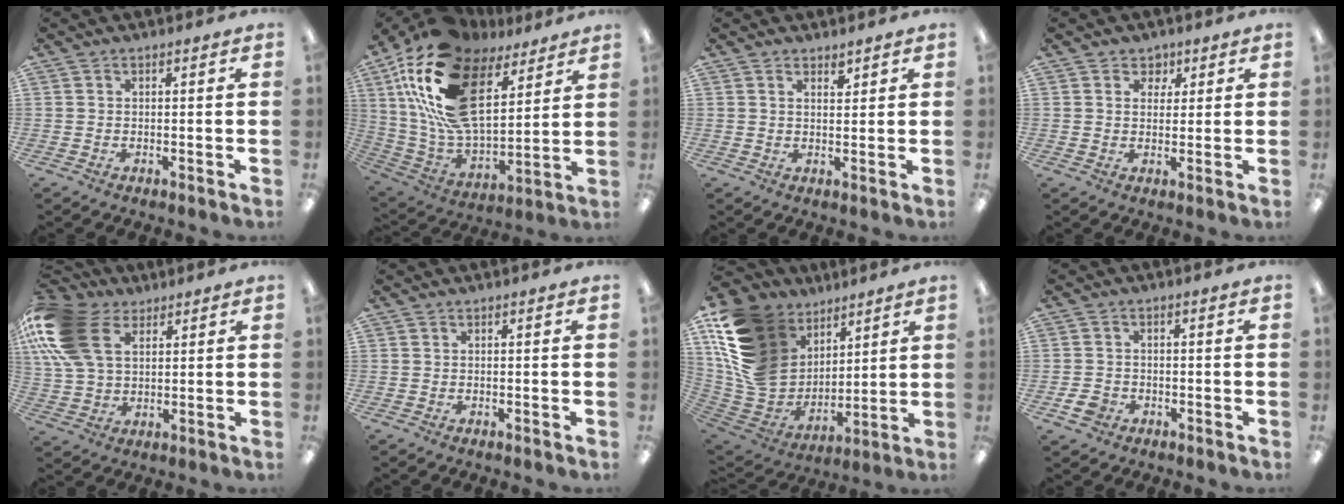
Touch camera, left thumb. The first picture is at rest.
{"total": 24.3, "force": [11.0, 13.5, 16.9], "torque": [-0.339, -0.060, 0.200]}
{"total": 2.0, "force": [1.8, 0.9, 0.4], "torque": [0.006, -0.009, 0.030]}
{"total": 3.8, "force": [2.0, 3.2, 0.4], "torque": [0.005, -0.004, 0.032]}
{"total": 19.2, "force": [7.6, 12.7, 12.3], "torque": [-0.292, -0.007, 0.137]}
{"total": 0.0}
{"total": 20.0, "force": [8.9, 15.0, 9.8], "torque": [-0.218, -0.050, 0.176]}
{"total": 3.7, "force": [-1.7, 3.0, 1.5], "torque": [-0.029, 0.004, -0.030]}